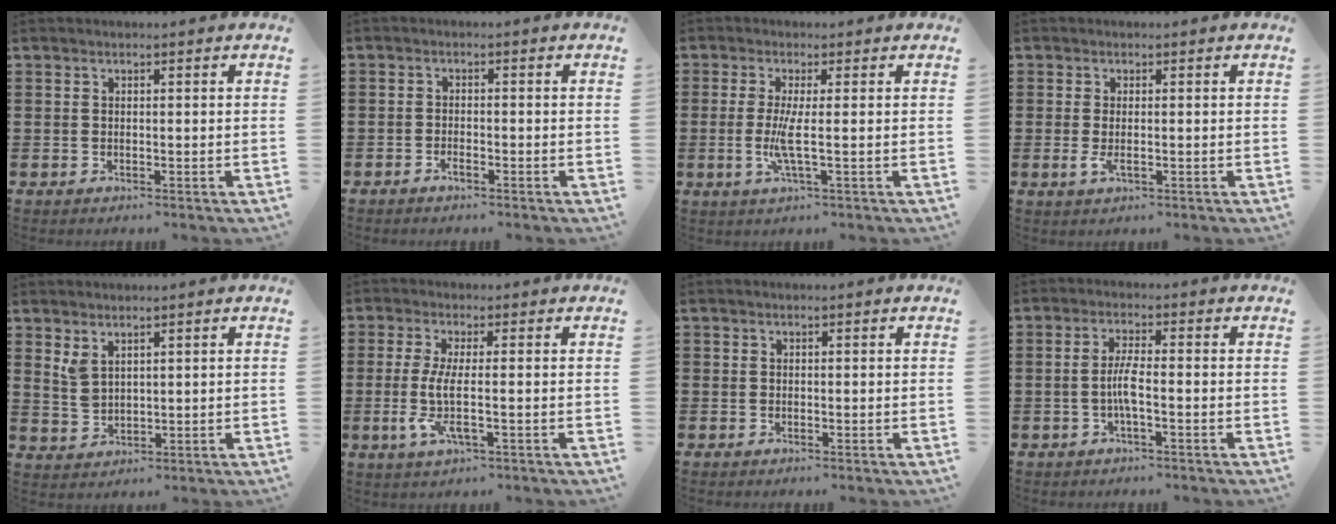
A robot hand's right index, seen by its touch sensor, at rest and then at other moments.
{"total": 1.3, "force": [-1.0, 0.4, 0.7], "torque": [-0.016, -0.004, -0.017]}
{"total": 4.4, "force": [-0.4, 0.0, 4.4], "torque": [-0.095, -0.014, -0.013]}
{"total": 2.0, "force": [-0.3, 0.5, 1.9], "torque": [-0.042, -0.007, -0.006]}
{"total": 2.9, "force": [2.0, 1.3, 1.6], "torque": [-0.035, 0.003, 0.038]}
{"total": 5.3, "force": [-0.9, 0.7, 5.2], "torque": [-0.122, -0.016, -0.025]}
{"total": 0.0}
{"total": 3.7, "force": [-1.0, 0.4, 3.6], "torque": [-0.079, -0.006, -0.025]}